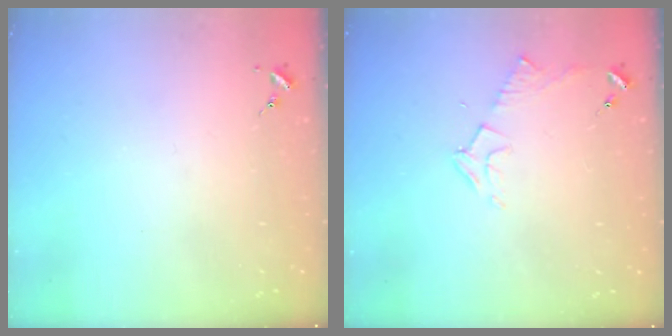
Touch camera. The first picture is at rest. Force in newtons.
{"total": 6.2, "press": 6.2, "slide": 0.7}